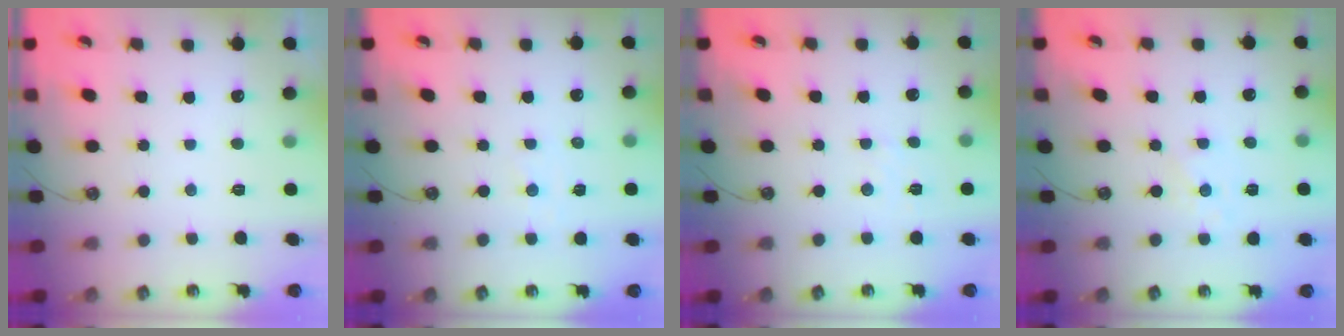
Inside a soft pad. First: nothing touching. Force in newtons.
{"total": 1.9, "press": 1.9, "slide": 0.3}
{"total": 2.9, "press": 2.9, "slide": 0.4}
{"total": 4.1, "press": 4.1, "slide": 0.4}